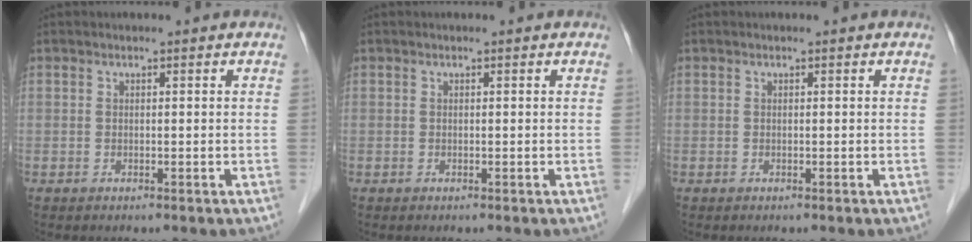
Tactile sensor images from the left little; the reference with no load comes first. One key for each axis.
{"total": 0.0}
{"total": 0.0}